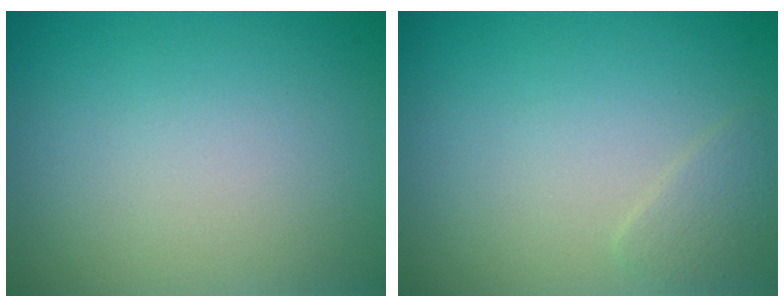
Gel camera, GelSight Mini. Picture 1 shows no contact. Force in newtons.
{"total": 1.2, "press": 1.2, "slide": 0.0}